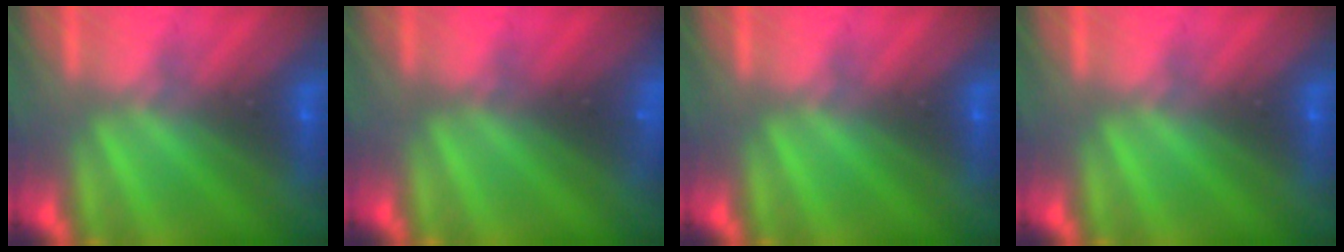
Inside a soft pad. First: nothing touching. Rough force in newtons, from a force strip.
{"total": 3.4}
{"total": 0.0}
{"total": 0.0}